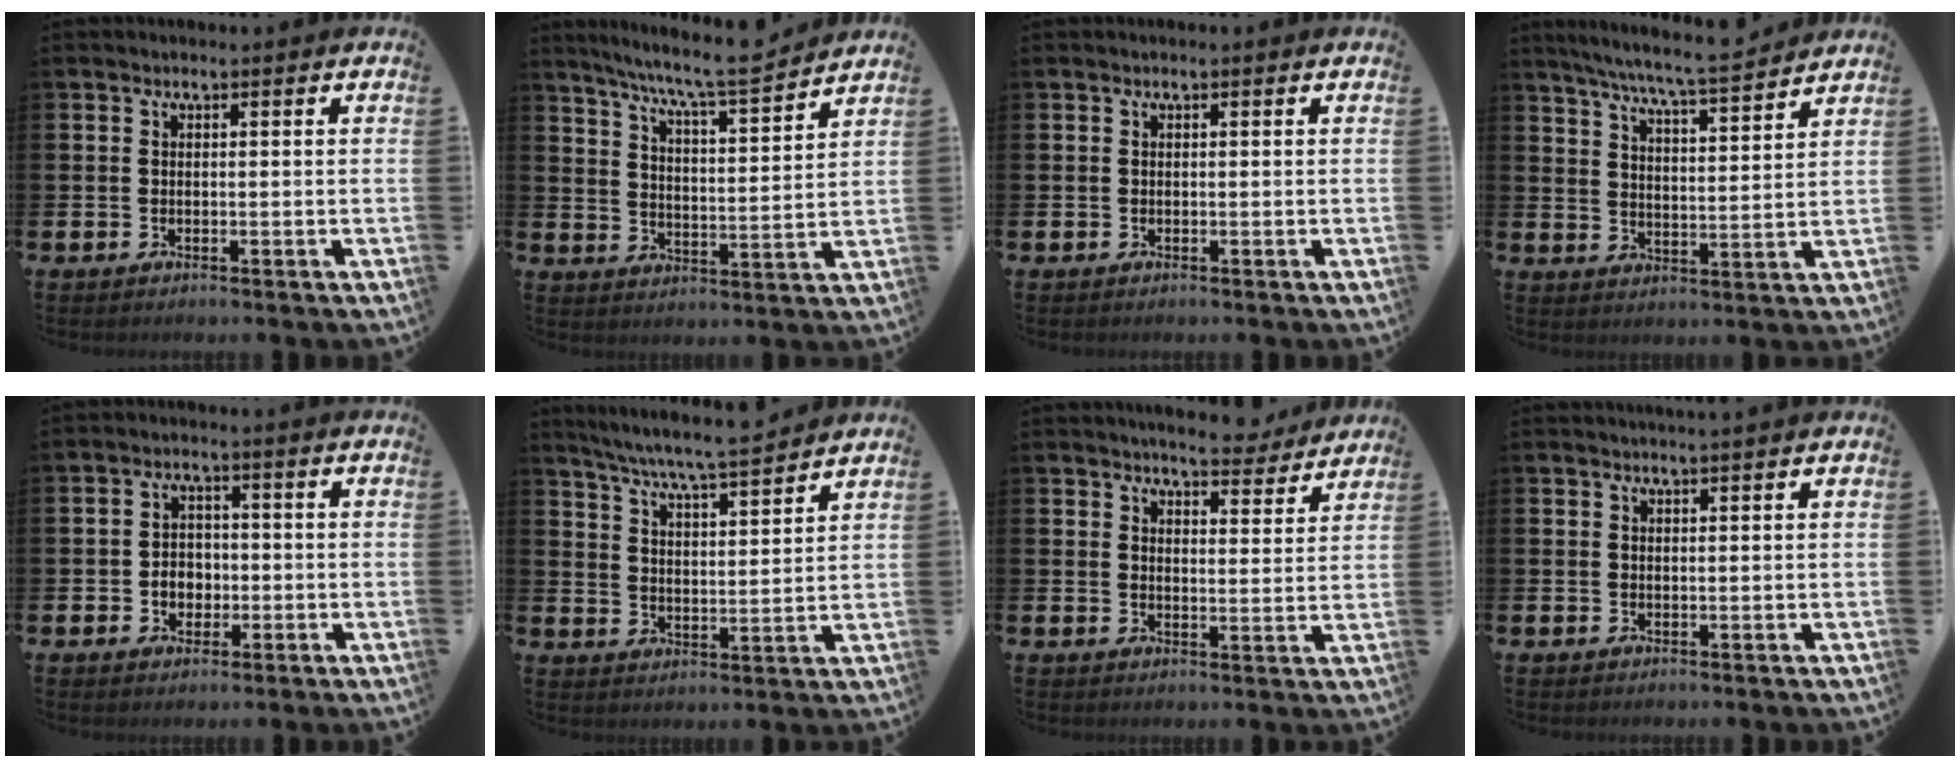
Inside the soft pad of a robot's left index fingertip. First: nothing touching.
{"total": 8.3, "force": [7.8, 0.1, 2.8], "torque": [-0.076, -0.055, 0.133]}
{"total": 0.0}
{"total": 7.5, "force": [7.0, -0.3, 2.5], "torque": [-0.065, -0.046, 0.121]}
{"total": 3.1, "force": [-0.8, 2.6, 1.5], "torque": [-0.018, 0.000, -0.022]}
{"total": 6.8, "force": [6.5, -0.3, 2.0], "torque": [-0.065, -0.047, 0.112]}
{"total": 5.6, "force": [5.5, 0.8, 1.0], "torque": [-0.024, -0.032, 0.097]}
{"total": 1.0, "force": [1.0, -0.2, 0.2], "torque": [0.002, -0.003, 0.018]}